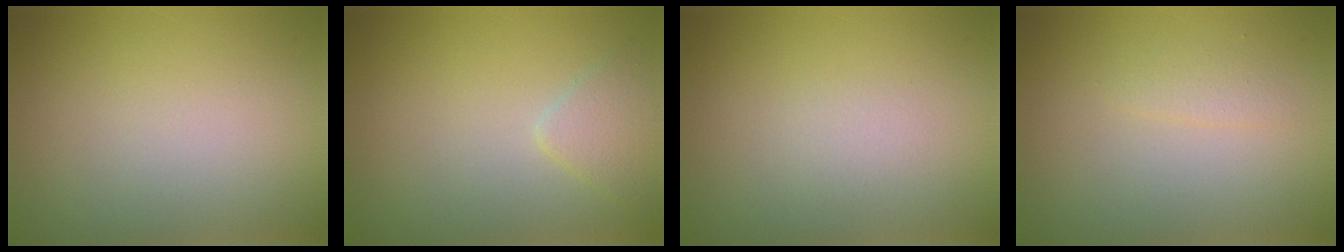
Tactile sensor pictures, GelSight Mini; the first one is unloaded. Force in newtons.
{"total": 1.9, "press": 1.9, "slide": 0.1}
{"total": 0.9, "press": 0.8, "slide": 0.1}
{"total": 0.9, "press": 0.9, "slide": 0.1}